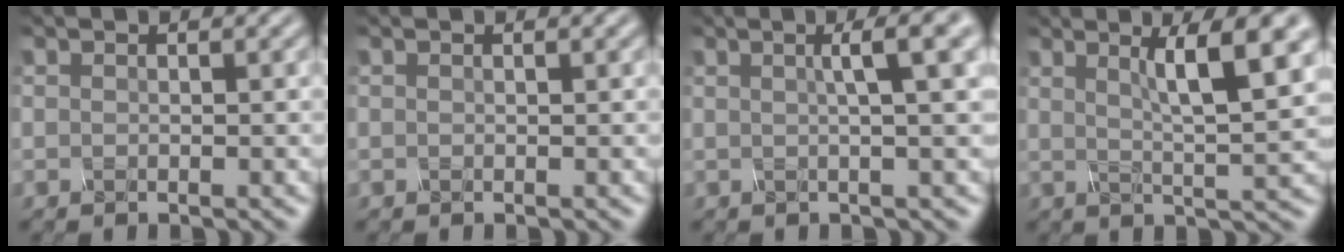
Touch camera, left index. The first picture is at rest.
{"total": 0.0}
{"total": 5.2, "force": [1.6, 1.3, 4.8], "torque": [-0.045, 0.022, 0.014]}
{"total": 6.6, "force": [2.3, 1.2, 6.1], "torque": [-0.082, 0.005, 0.044]}